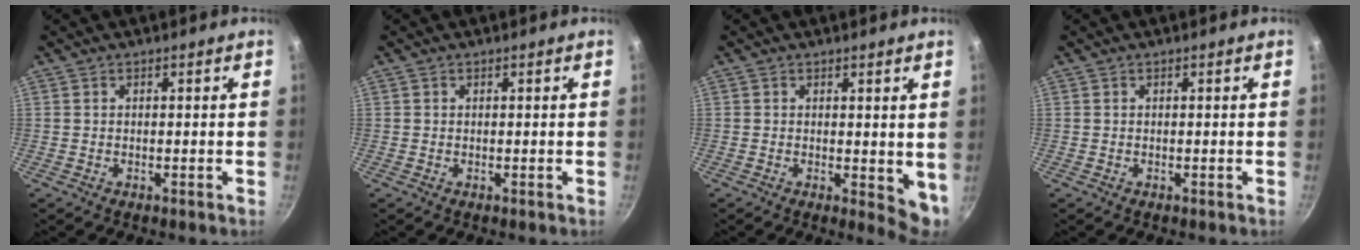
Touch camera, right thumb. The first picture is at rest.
{"total": 0.0}
{"total": 5.3, "force": [0.7, 2.6, 4.6], "torque": [-0.051, -0.012, 0.010]}
{"total": 0.0}